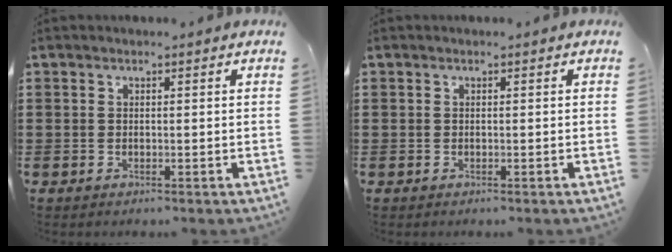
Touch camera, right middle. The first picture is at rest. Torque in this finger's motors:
{"motor_torque": [0.03, -0.02, 0.00, 0.00]}